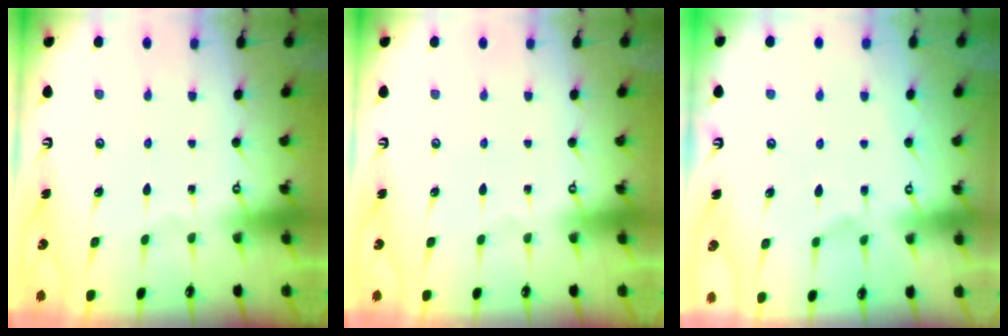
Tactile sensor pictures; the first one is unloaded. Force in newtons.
{"total": 0.0}
{"total": 2.0, "press": 1.5, "slide": 1.3}